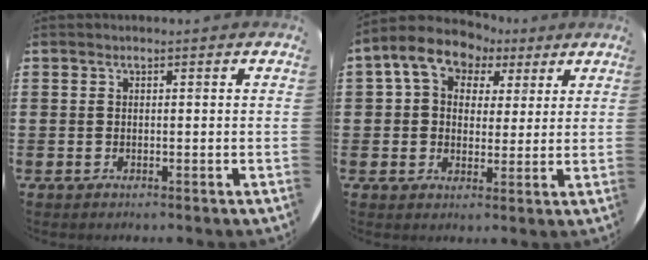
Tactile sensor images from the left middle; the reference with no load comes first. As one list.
[{"total": 7.7, "force": [5.0, 5.3, 2.6], "torque": [-0.070, 0.000, 0.092]}]